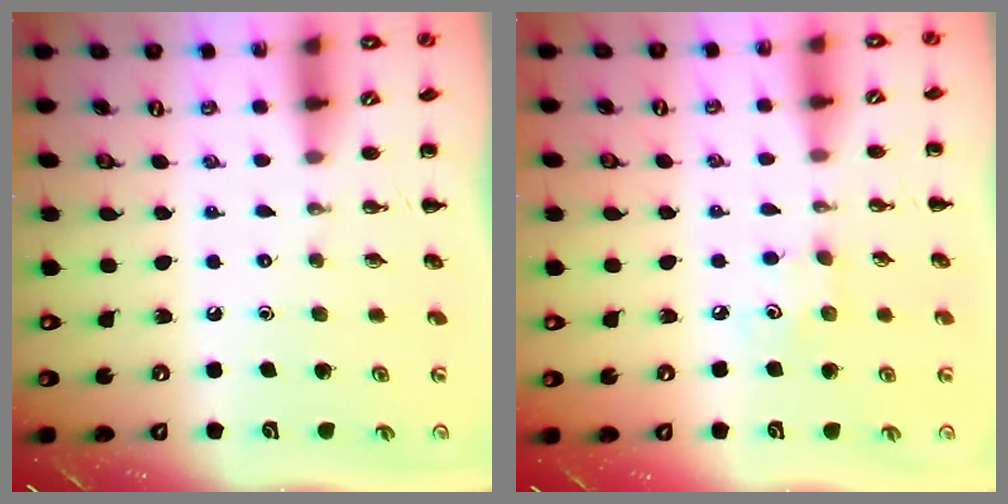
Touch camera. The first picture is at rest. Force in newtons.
{"total": 3.8, "press": 3.6, "slide": 1.0}